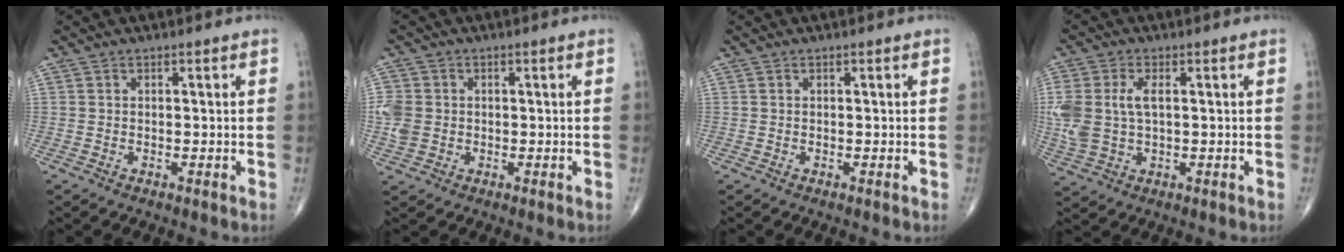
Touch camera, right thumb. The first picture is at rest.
{"total": 5.2, "force": [-0.3, 4.4, 2.8], "torque": [-0.061, 0.006, -0.003]}
{"total": 0.0}
{"total": 9.1, "force": [1.0, 5.2, 7.4], "torque": [-0.185, 0.006, 0.029]}